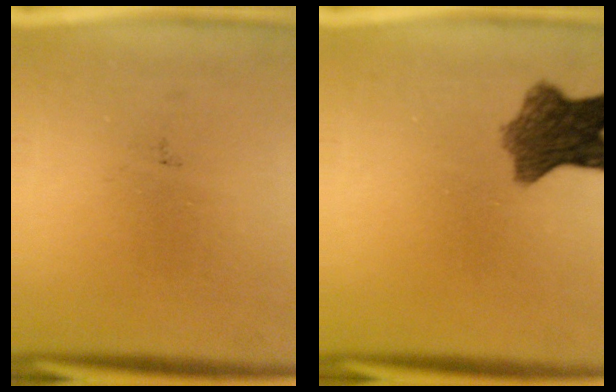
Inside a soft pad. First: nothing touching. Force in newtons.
{"total": 7.9}